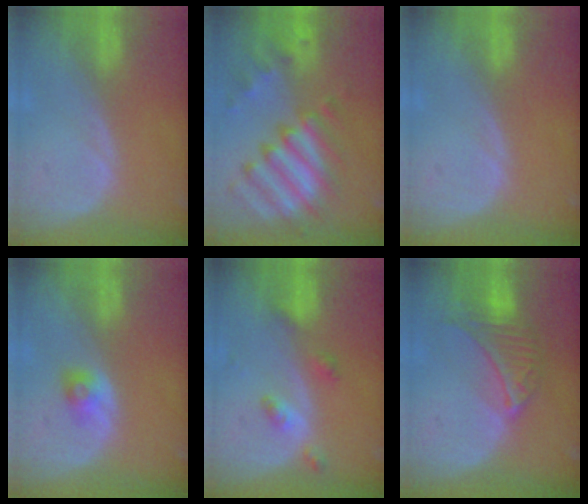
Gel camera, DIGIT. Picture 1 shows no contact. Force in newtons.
{"total": 11.3, "press": 9.7, "slide": 5.8}
{"total": 0.0}
{"total": 2.0, "press": 2.0, "slide": 0.3}
{"total": 3.5, "press": 3.5, "slide": 0.4}
{"total": 6.4, "press": 6.4, "slide": 0.5}